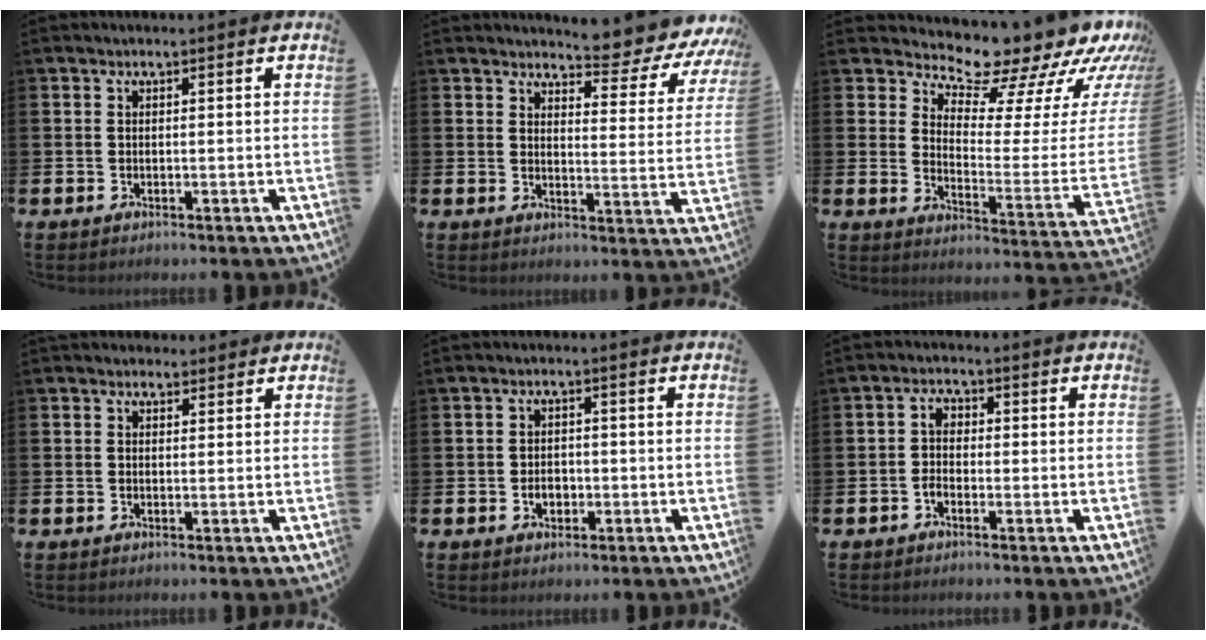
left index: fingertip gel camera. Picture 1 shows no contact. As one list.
[{"total": 4.9, "force": [4.7, 1.0, 0.9], "torque": [-0.016, -0.053, 0.071]}, {"total": 10.8, "force": [10.1, 2.8, 2.5], "torque": [-0.047, -0.109, 0.162]}, {"total": 2.0, "force": [1.8, 0.9, -0.1], "torque": [0.019, -0.007, 0.030]}, {"total": 2.4, "force": [-0.7, 1.8, 1.4], "torque": [-0.021, 0.000, -0.017]}, {"total": 2.2, "force": [-0.6, 1.4, 1.6], "torque": [-0.017, 0.001, -0.015]}]